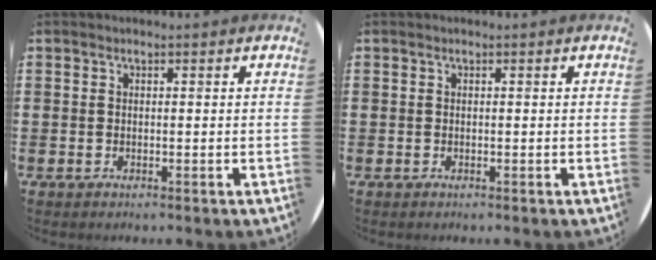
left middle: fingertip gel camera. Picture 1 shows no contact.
{"total": 0.0}